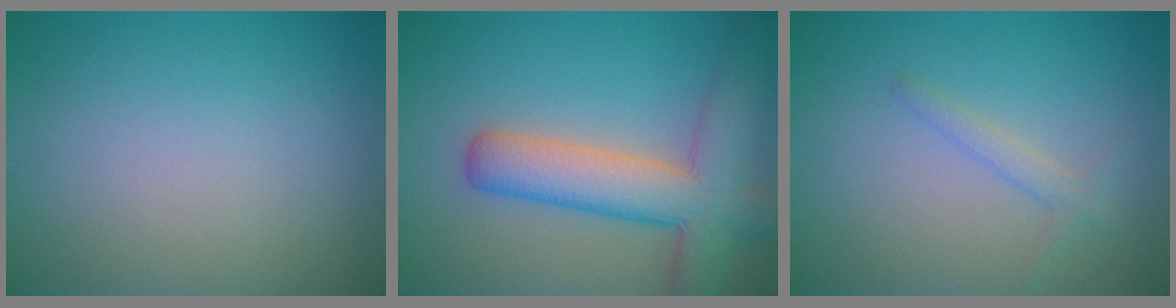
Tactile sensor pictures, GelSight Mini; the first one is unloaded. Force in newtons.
{"total": 7.6, "press": 7.6, "slide": 0.5}
{"total": 1.4, "press": 1.4, "slide": 0.1}